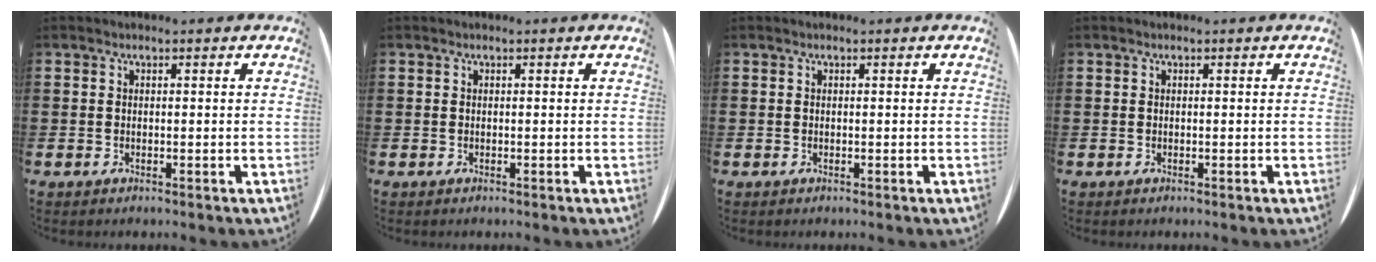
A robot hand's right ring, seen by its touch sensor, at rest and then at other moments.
{"total": 0.0}
{"total": 0.0}
{"total": 0.0}